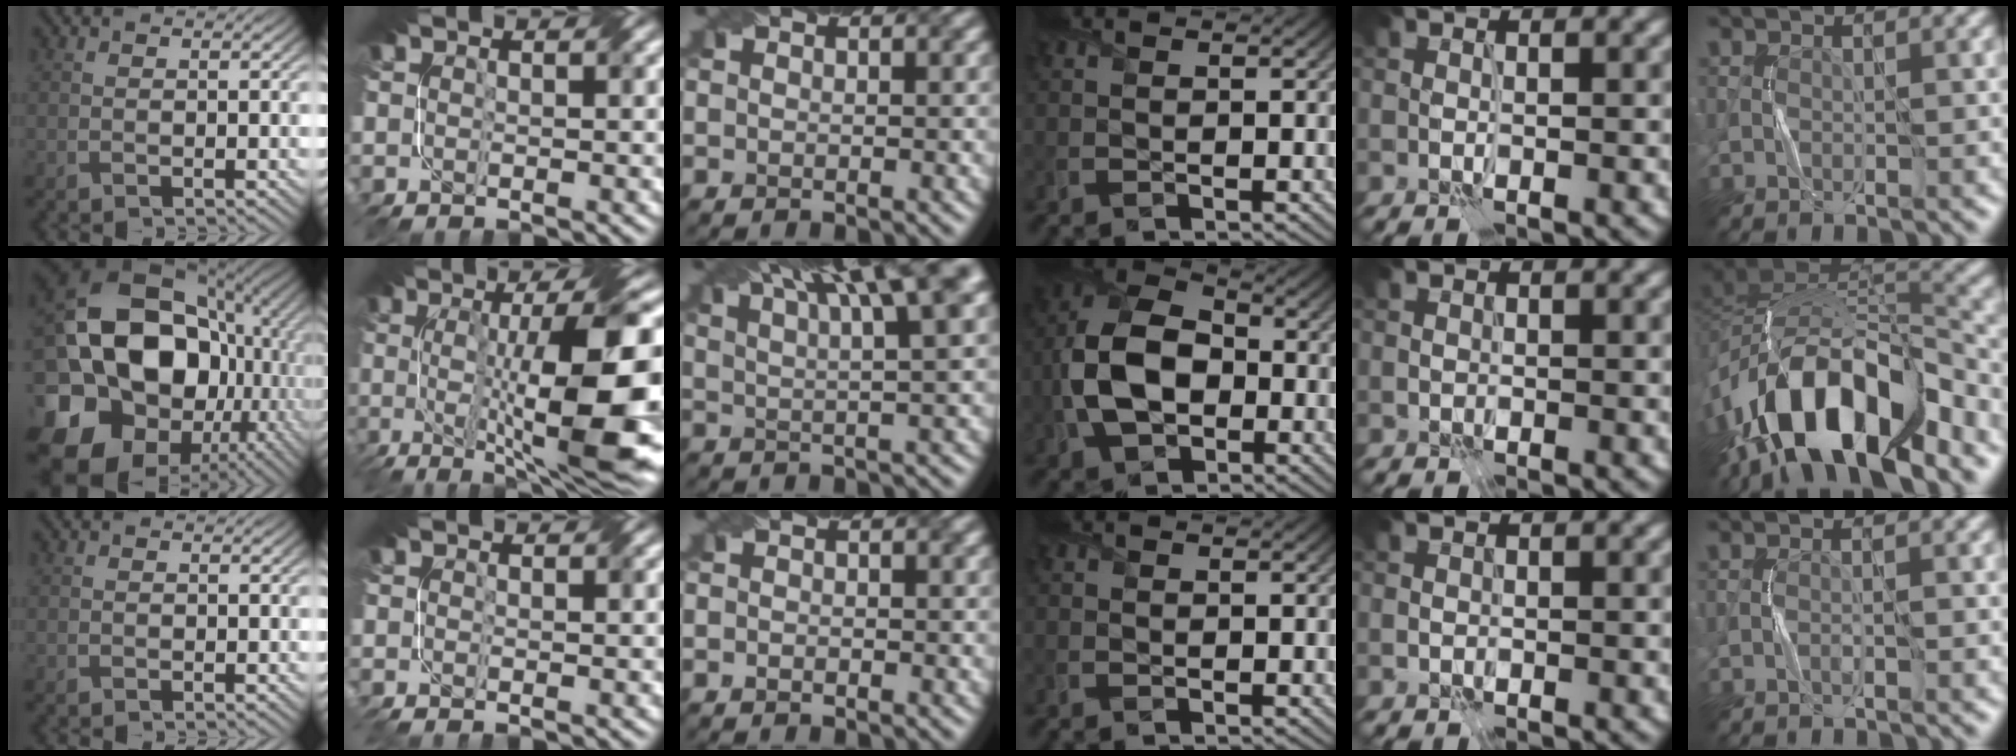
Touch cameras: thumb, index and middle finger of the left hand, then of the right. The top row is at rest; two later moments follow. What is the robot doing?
{"motion": "fold", "object": "netting"}